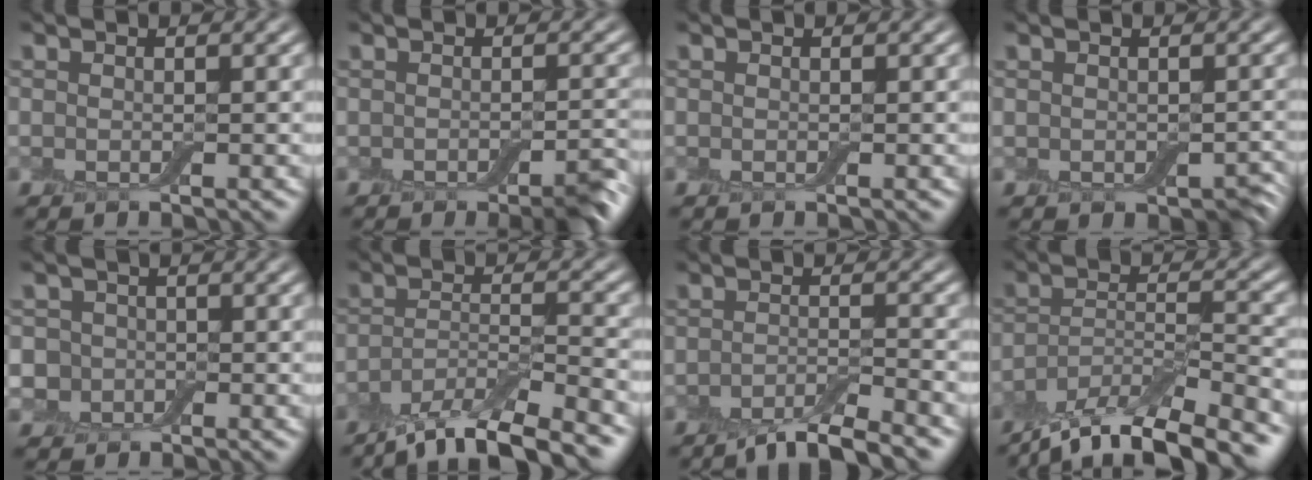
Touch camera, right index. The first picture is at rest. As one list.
[{"total": 2.4, "force": [-1.5, 0.5, 1.7], "torque": [-0.023, -0.004, -0.024]}, {"total": 0.0}, {"total": 2.2, "force": [-0.8, 1.5, 1.5], "torque": [-0.023, -0.016, -0.004]}, {"total": 3.5, "force": [-0.4, 3.2, 1.2], "torque": [-0.003, 0.011, -0.037]}, {"total": 7.2, "force": [-5.7, 1.7, 4.1], "torque": [-0.070, -0.009, -0.101]}, {"total": 4.2, "force": [-3.2, 0.7, 2.6], "torque": [-0.038, -0.001, -0.061]}, {"total": 10.1, "force": [-8.4, 2.6, 5.0], "torque": [-0.091, -0.006, -0.141]}]